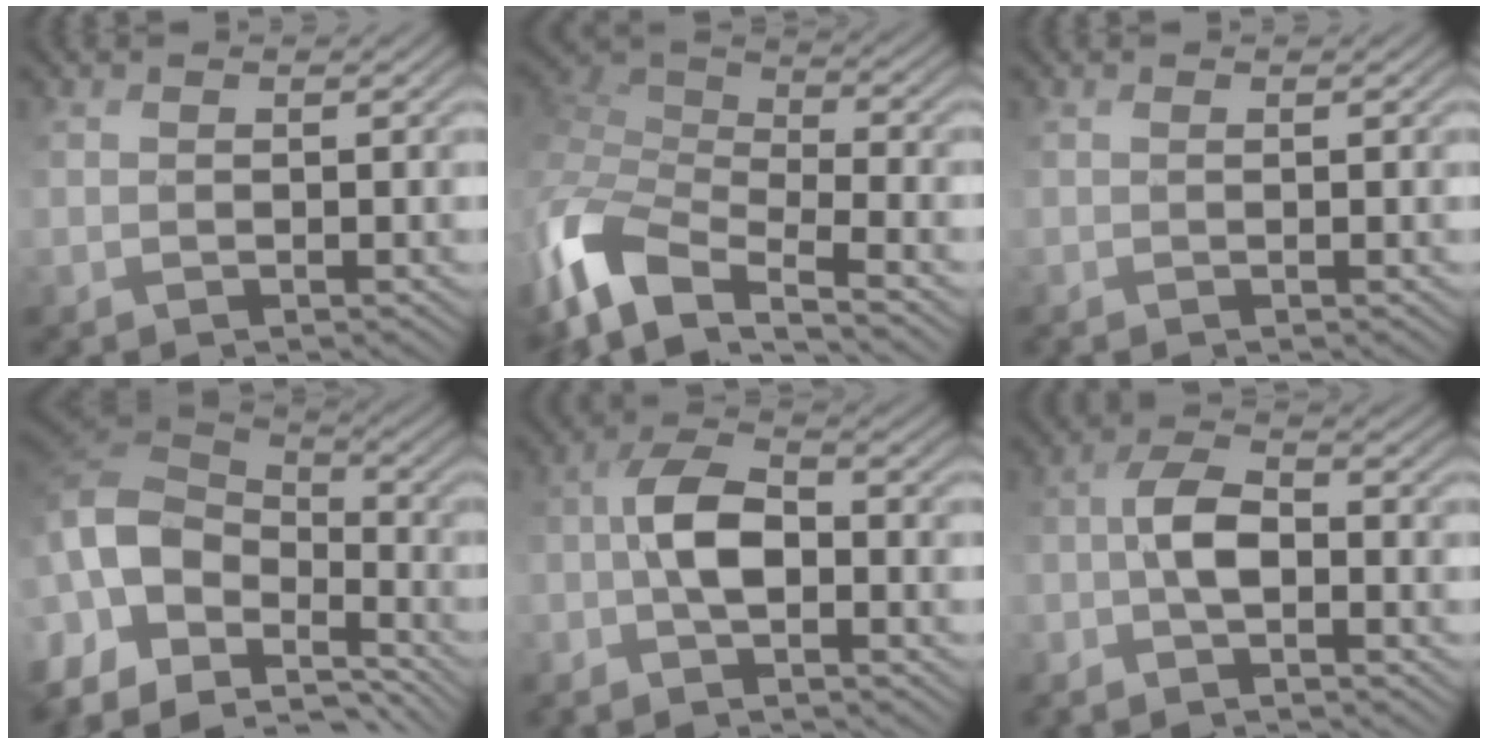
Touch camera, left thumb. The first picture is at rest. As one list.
[{"total": 10.5, "force": [-4.9, 5.5, 7.6], "torque": [-0.182, -0.008, -0.108]}, {"total": 0.0}, {"total": 15.0, "force": [-5.0, 9.4, 10.5], "torque": [-0.277, -0.008, -0.084]}, {"total": 6.4, "force": [-2.3, 2.8, 5.3], "torque": [-0.104, 0.014, -0.059]}, {"total": 5.2, "force": [-2.3, 2.0, 4.2], "torque": [-0.083, 0.009, -0.056]}]